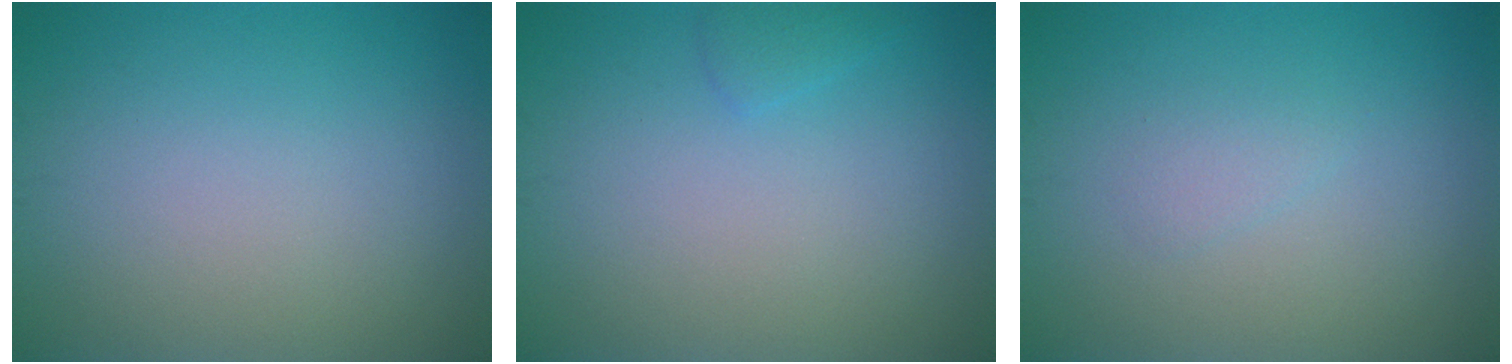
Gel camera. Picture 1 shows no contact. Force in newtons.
{"total": 0.9, "press": 0.9, "slide": 0.1}
{"total": 0.9, "press": 0.9, "slide": 0.2}